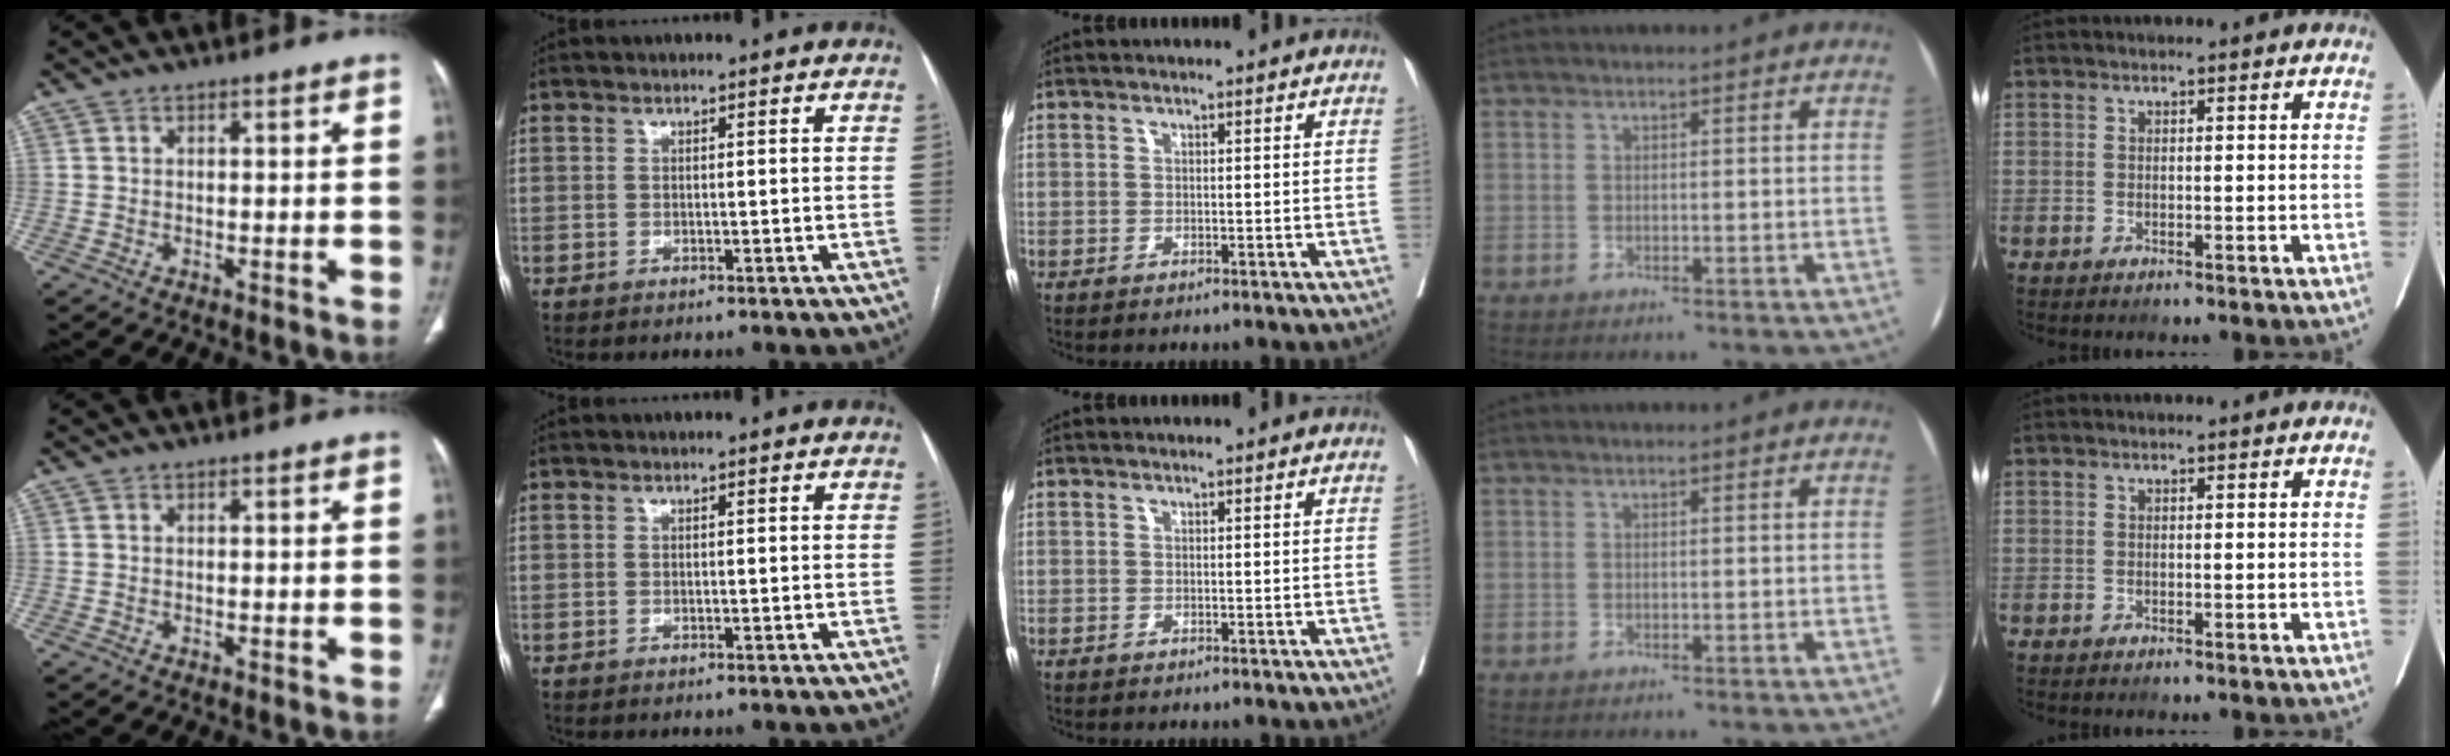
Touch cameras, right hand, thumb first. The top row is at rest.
{}